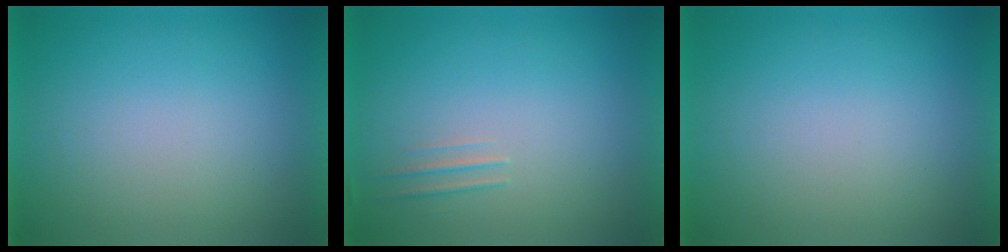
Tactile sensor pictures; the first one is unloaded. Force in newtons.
{"total": 1.7}
{"total": 0.0}